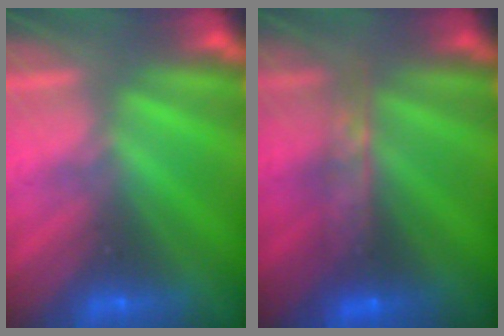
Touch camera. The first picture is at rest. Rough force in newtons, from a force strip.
{"total": 7.7}